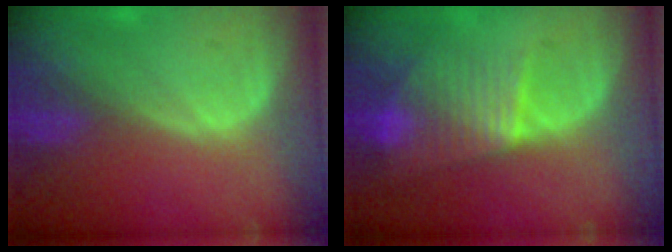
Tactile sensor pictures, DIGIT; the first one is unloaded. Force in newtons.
{"total": 7.5, "press": 7.0, "slide": 2.5}